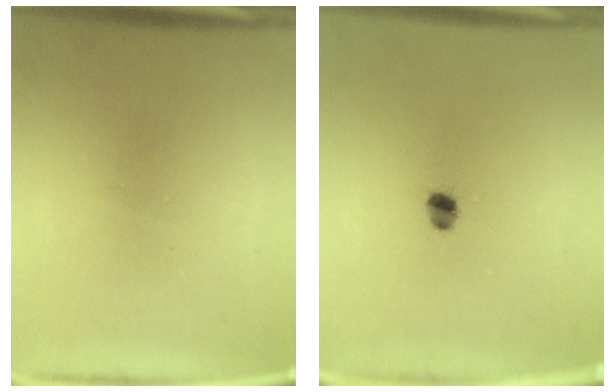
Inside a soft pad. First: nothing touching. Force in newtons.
{"total": 2.3}